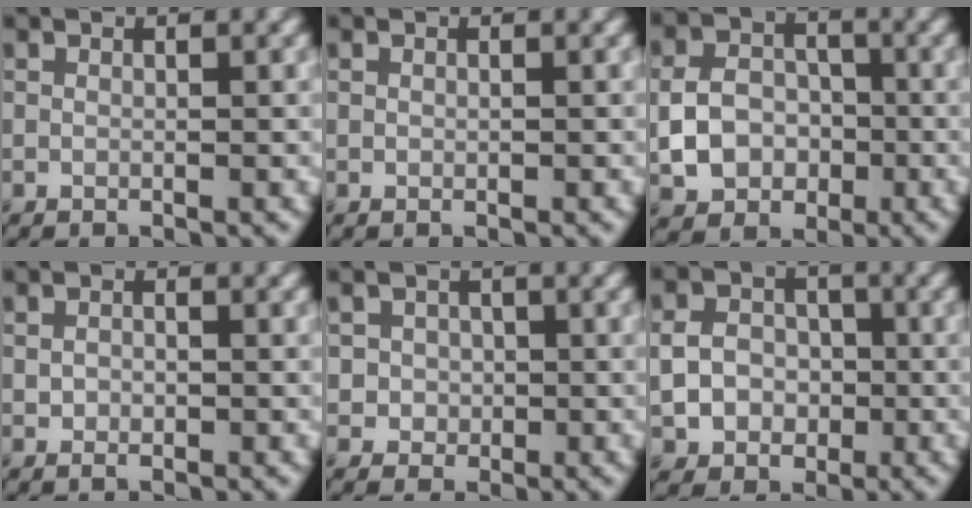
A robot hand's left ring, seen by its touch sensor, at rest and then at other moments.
{"total": 0.0}
{"total": 4.9, "force": [-1.1, 4.0, 2.6], "torque": [-0.049, 0.002, -0.024]}
{"total": 1.4, "force": [-0.2, 0.9, 1.0], "torque": [-0.019, 0.000, -0.005]}
{"total": 2.1, "force": [-0.1, 2.0, 0.5], "torque": [0.003, -0.004, -0.001]}
{"total": 4.8, "force": [-0.5, 4.2, 2.3], "torque": [-0.030, -0.001, -0.019]}